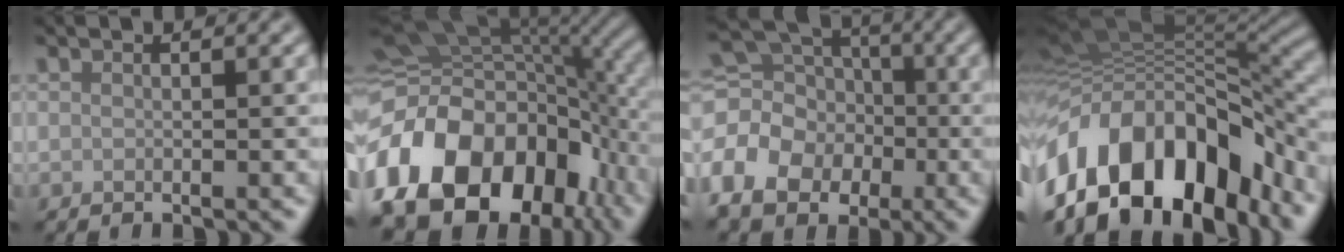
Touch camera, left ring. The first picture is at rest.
{"total": 18.1, "force": [-6.5, 12.3, 11.6], "torque": [-0.255, -0.018, -0.114]}
{"total": 10.2, "force": [-3.2, 8.3, 5.1], "torque": [-0.104, -0.011, -0.068]}
{"total": 16.1, "force": [-6.9, 9.3, 11.2], "torque": [-0.197, 0.002, -0.114]}